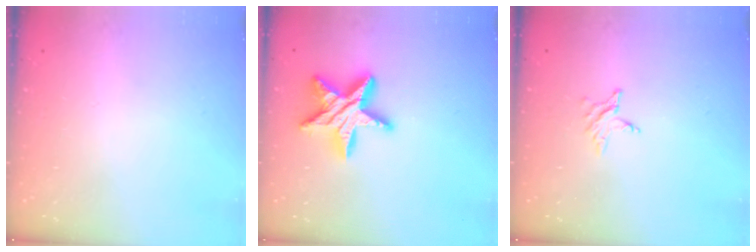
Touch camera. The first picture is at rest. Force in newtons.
{"total": 16.0, "press": 15.9, "slide": 1.0}
{"total": 2.8, "press": 2.7, "slide": 0.4}